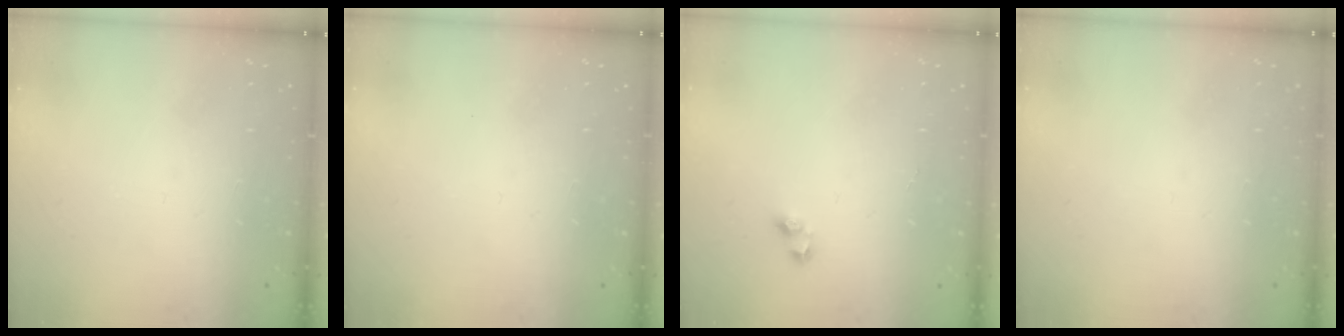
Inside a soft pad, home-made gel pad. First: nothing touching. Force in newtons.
{"total": 0.0}
{"total": 2.7, "press": 2.6, "slide": 0.6}
{"total": 0.0}